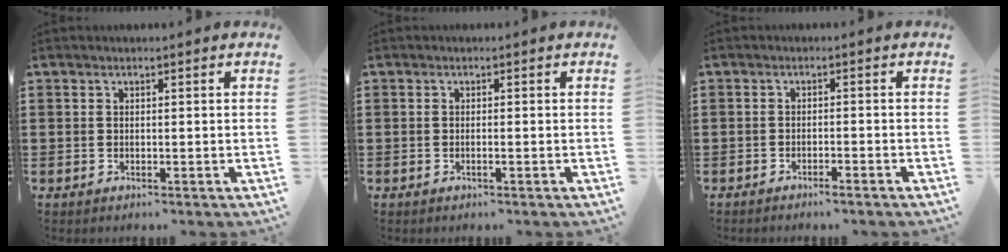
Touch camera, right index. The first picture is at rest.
{"total": 0.7, "force": [-0.4, -0.1, 0.6], "torque": [-0.010, -0.003, -0.006]}
{"total": 1.5, "force": [-1.4, -0.3, 0.4], "torque": [-0.009, 0.000, -0.027]}